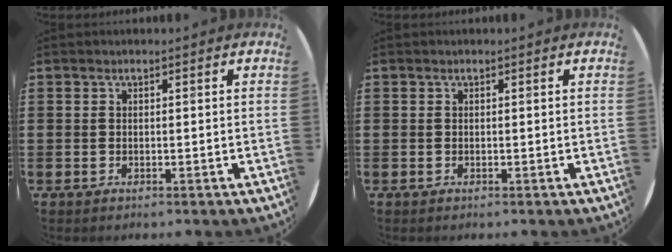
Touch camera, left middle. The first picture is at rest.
{"total": 0.0}